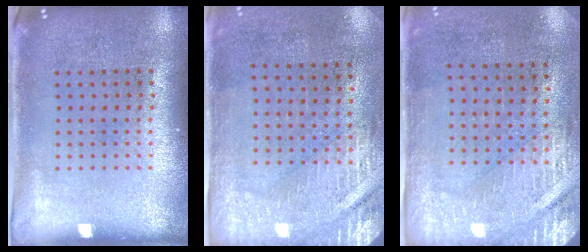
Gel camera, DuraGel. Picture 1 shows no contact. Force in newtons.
{"total": 2.9, "press": 2.5, "slide": 1.4}
{"total": 2.9, "press": 2.5, "slide": 1.4}